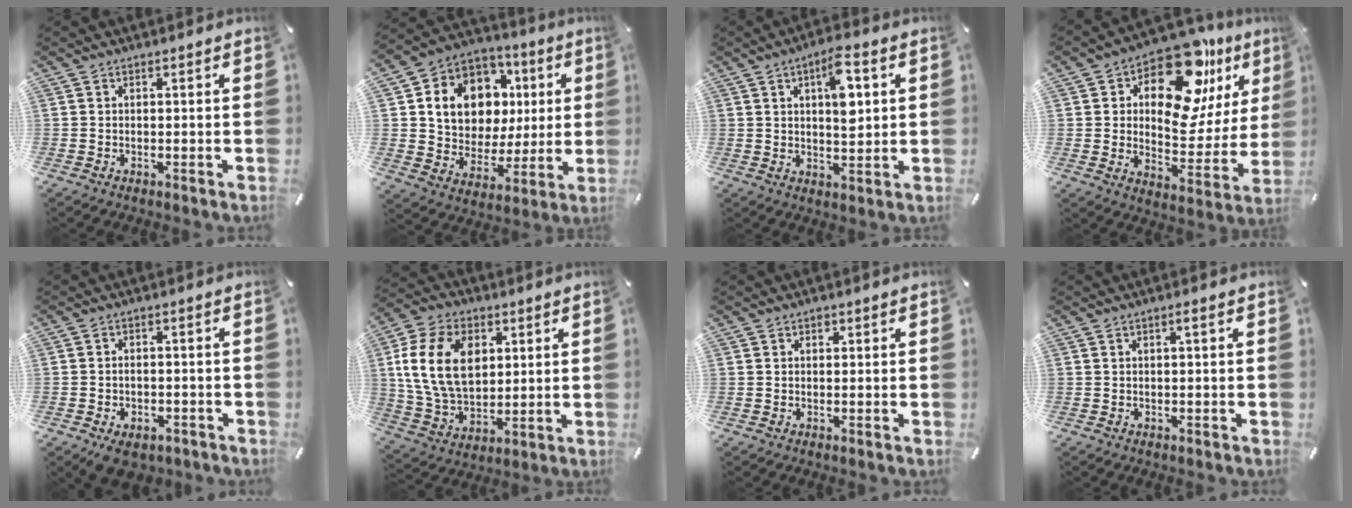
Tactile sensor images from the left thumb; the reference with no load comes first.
{"total": 13.4, "force": [3.4, 11.4, 6.2], "torque": [-0.106, -0.018, 0.075]}
{"total": 9.1, "force": [3.0, 3.9, 7.7], "torque": [-0.105, -0.010, 0.044]}
{"total": 17.1, "force": [10.9, 8.9, 9.8], "torque": [-0.145, -0.088, 0.187]}
{"total": 3.6, "force": [-2.1, 2.4, 1.8], "torque": [-0.028, 0.012, -0.038]}
{"total": 15.7, "force": [3.5, 11.4, 10.2], "torque": [-0.221, 0.008, 0.060]}
{"total": 0.6, "force": [0.2, 0.5, 0.2], "torque": [-0.002, 0.002, 0.004]}
{"total": 1.0, "force": [0.2, 0.0, 1.0], "torque": [-0.019, -0.001, 0.002]}